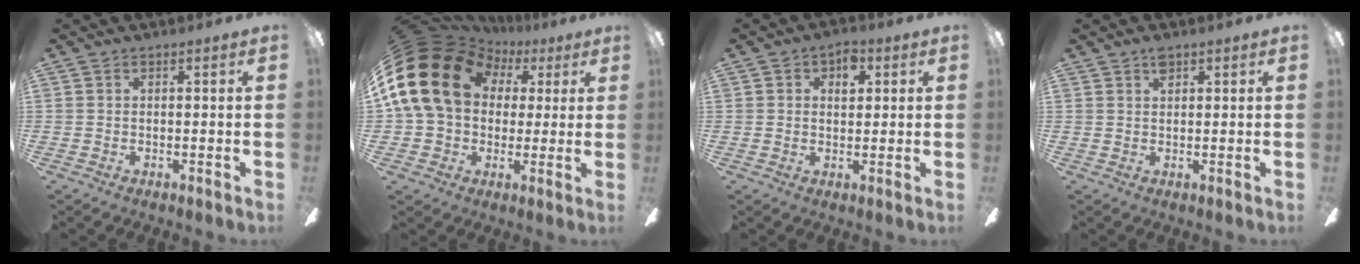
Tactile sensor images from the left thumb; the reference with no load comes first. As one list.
[{"total": 22.4, "force": [5.1, 17.6, 13.0], "torque": [-0.267, -0.006, 0.095]}, {"total": 5.1, "force": [2.0, 3.4, 3.2], "torque": [-0.027, -0.003, 0.027]}, {"total": 2.3, "force": [1.4, 1.2, 1.4], "torque": [-0.022, -0.002, 0.024]}]